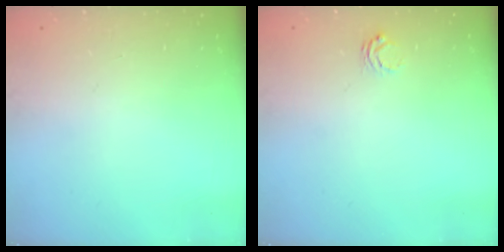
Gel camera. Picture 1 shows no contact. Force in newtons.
{"total": 2.5, "press": 2.5, "slide": 0.2}